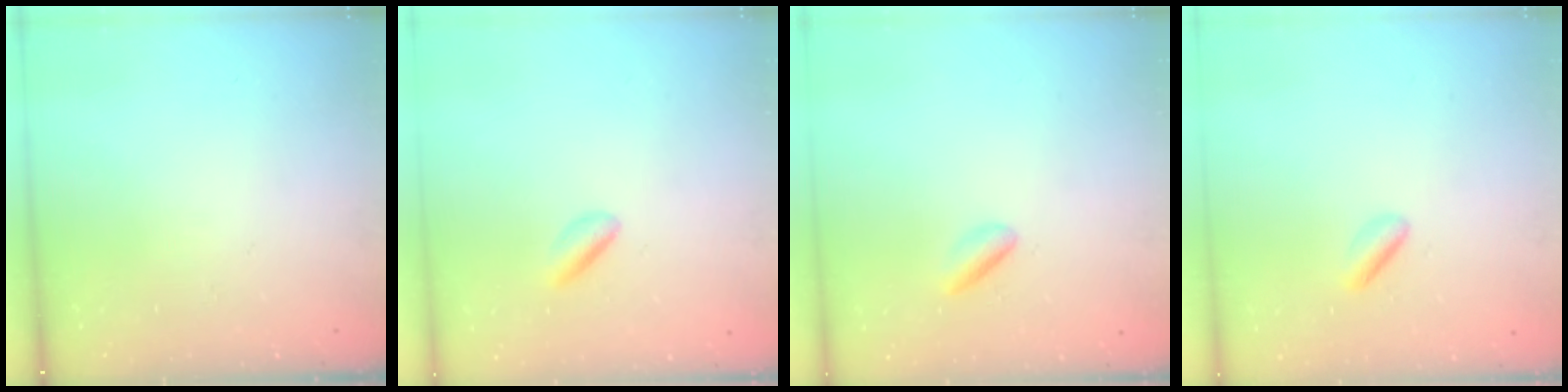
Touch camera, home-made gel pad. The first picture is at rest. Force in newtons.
{"total": 2.0, "press": 1.7, "slide": 1.0}
{"total": 2.0, "press": 1.9, "slide": 0.5}
{"total": 1.7, "press": 1.5, "slide": 0.9}